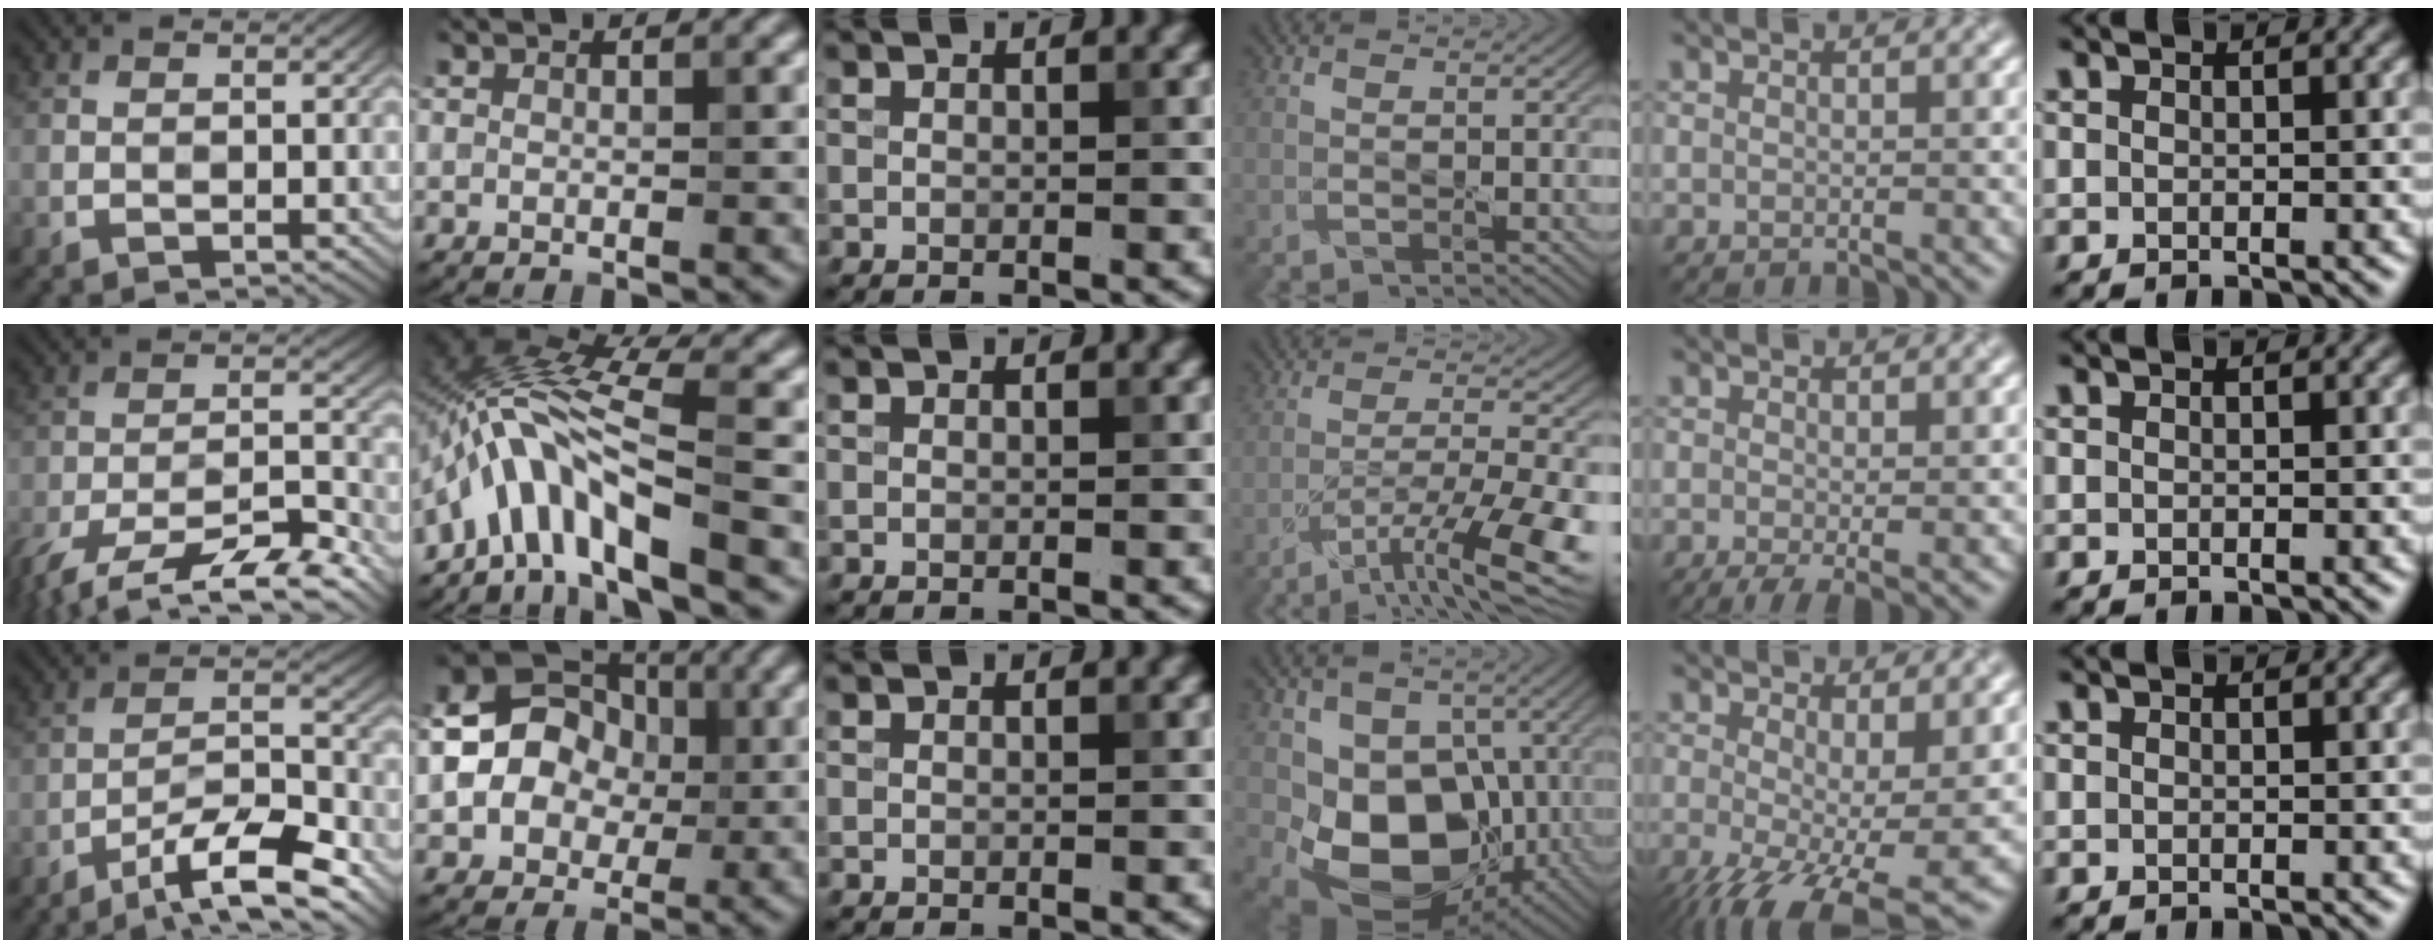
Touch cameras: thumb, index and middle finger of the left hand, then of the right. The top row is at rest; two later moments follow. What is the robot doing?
{"motion": "peel", "object": "postage stamp"}